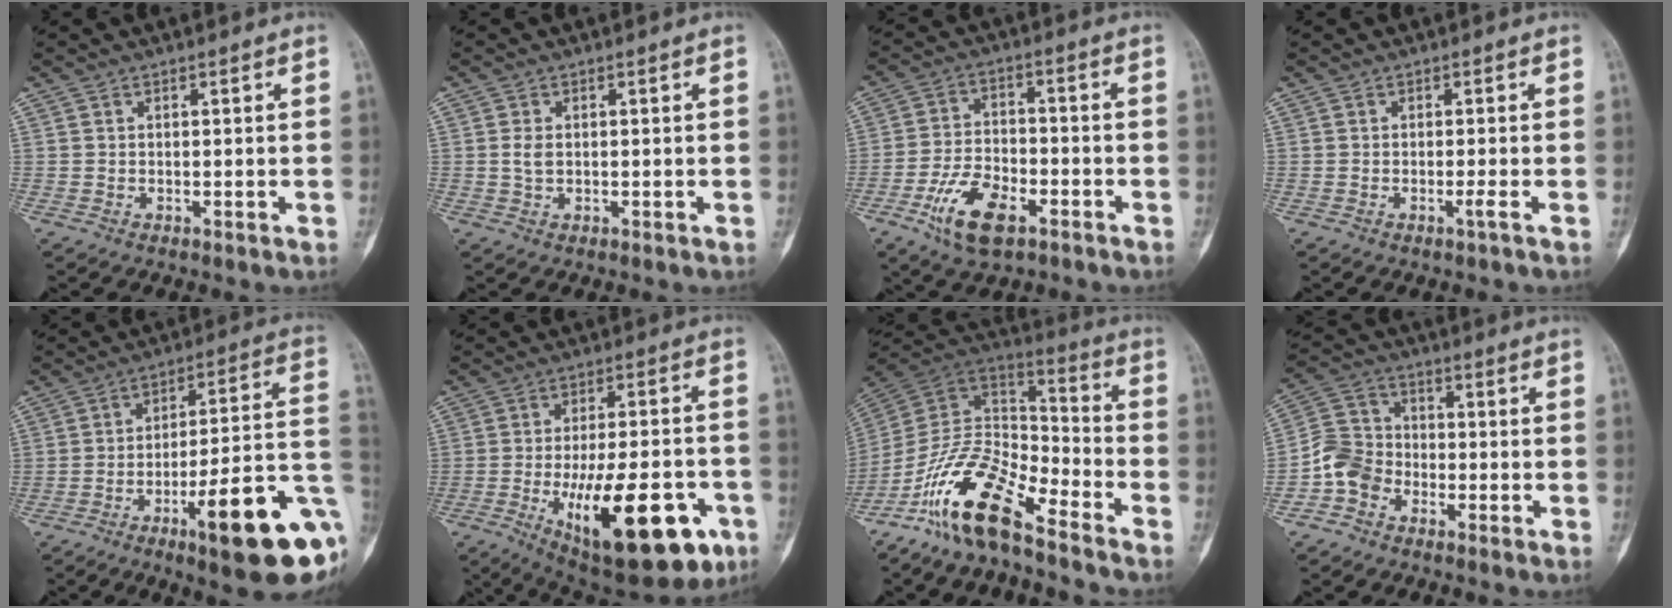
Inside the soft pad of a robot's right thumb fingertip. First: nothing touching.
{"total": 1.8, "force": [0.2, 1.5, 1.0], "torque": [-0.021, 0.000, 0.004]}
{"total": 11.1, "force": [-5.7, 5.4, 7.8], "torque": [-0.142, 0.020, -0.102]}
{"total": 1.0, "force": [-0.5, -0.4, 0.8], "torque": [-0.012, -0.002, -0.011]}
{"total": 22.4, "force": [-8.2, 4.8, 20.2], "torque": [-0.224, 0.039, -0.114]}
{"total": 24.3, "force": [-9.0, 9.2, 20.6], "torque": [-0.277, 0.010, -0.114]}
{"total": 17.5, "force": [-12.0, 5.9, 11.4], "torque": [-0.193, 0.086, -0.227]}
{"total": 7.1, "force": [-3.3, 5.8, 2.3], "torque": [-0.035, 0.032, -0.077]}